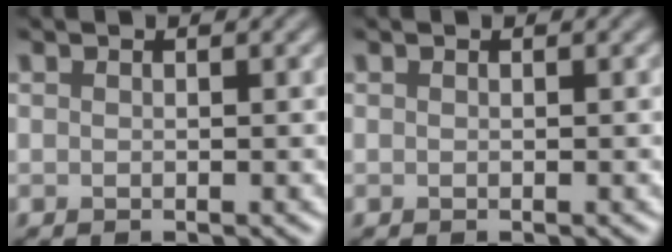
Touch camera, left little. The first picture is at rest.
{"total": 0.0}